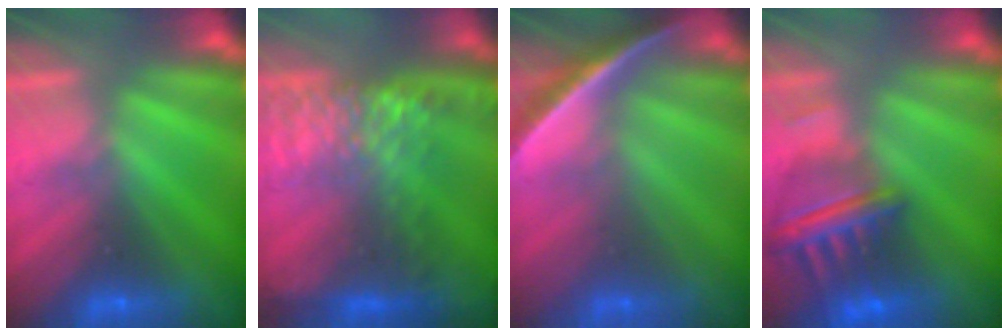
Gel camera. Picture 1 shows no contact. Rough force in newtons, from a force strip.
{"total": 7.4}
{"total": 1.8}
{"total": 7.1}